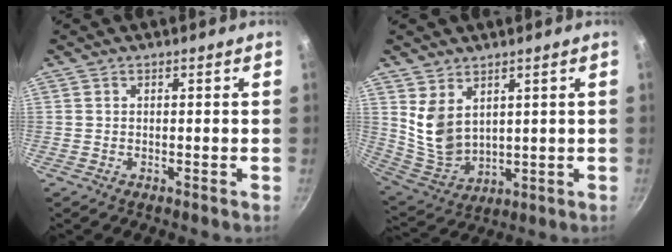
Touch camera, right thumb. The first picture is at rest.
{"total": 8.7, "force": [3.7, 5.8, 5.3], "torque": [-0.083, -0.040, 0.092]}